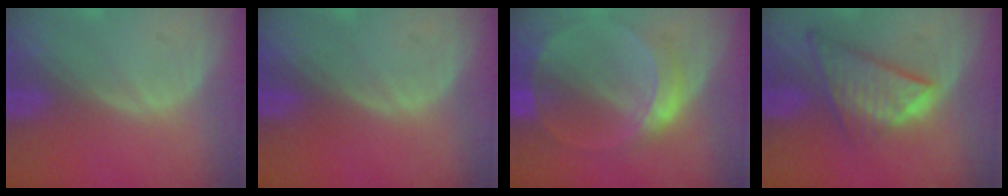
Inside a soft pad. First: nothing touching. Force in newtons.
{"total": 0.0}
{"total": 6.1, "press": 5.6, "slide": 2.4}
{"total": 8.6, "press": 7.3, "slide": 4.5}